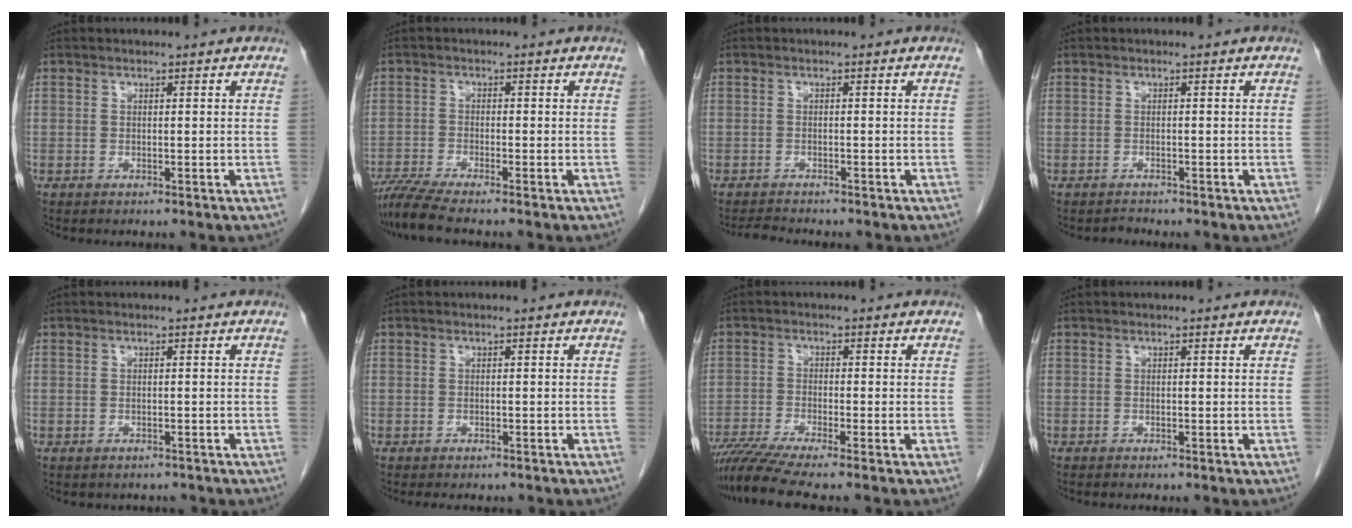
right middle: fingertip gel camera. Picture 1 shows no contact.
{"total": 5.3, "force": [-4.5, -0.8, 2.6], "torque": [-0.054, -0.022, -0.086]}
{"total": 2.1, "force": [-2.0, -0.2, 0.3], "torque": [-0.015, -0.015, -0.034]}
{"total": 0.8, "force": [-0.8, -0.1, -0.3], "torque": [0.001, -0.007, -0.012]}
{"total": 2.1, "force": [-1.9, 0.9, 0.3], "torque": [-0.011, -0.002, -0.024]}
{"total": 3.6, "force": [-3.0, 1.4, 1.3], "torque": [-0.017, -0.007, -0.037]}
{"total": 7.6, "force": [-6.3, -1.1, 4.1], "torque": [-0.072, -0.024, -0.109]}
{"total": 0.6, "force": [-0.5, -0.1, 0.3], "torque": [-0.010, -0.004, -0.009]}